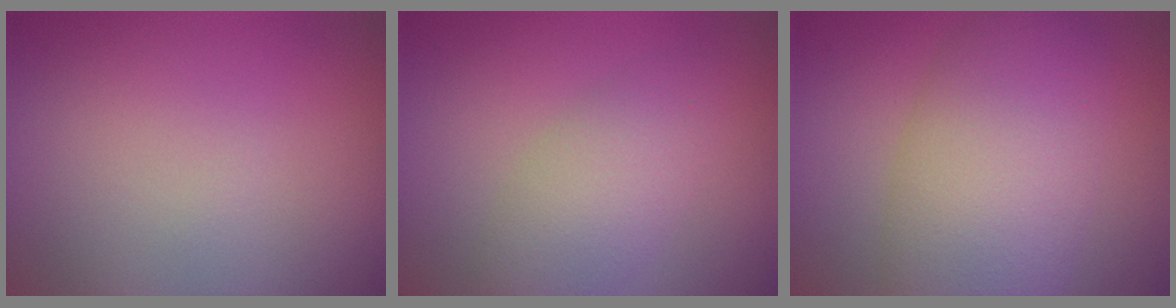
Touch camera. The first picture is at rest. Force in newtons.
{"total": 3.7, "press": 3.7, "slide": 0.2}
{"total": 9.2, "press": 9.2, "slide": 0.4}